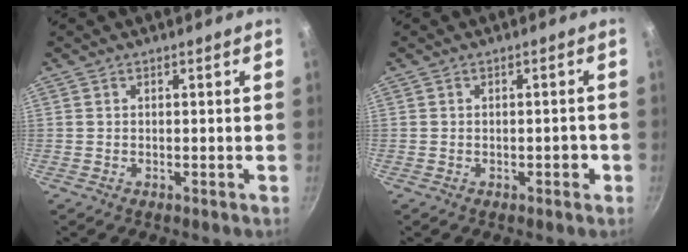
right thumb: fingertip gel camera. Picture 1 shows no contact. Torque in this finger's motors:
{"motor_torque": [0.37, 0.04, 0.36, -0.38, -0.05]}